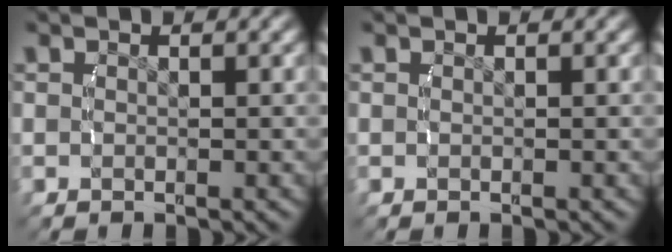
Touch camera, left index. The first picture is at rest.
{"total": 0.0}